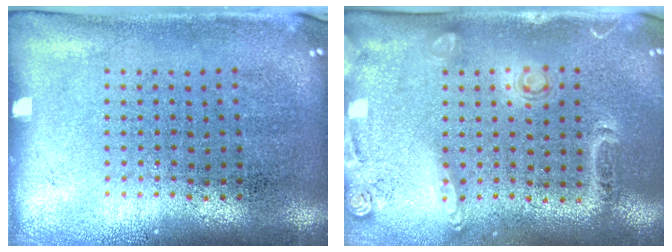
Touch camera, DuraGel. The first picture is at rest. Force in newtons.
{"total": 1.5, "press": 1.3, "slide": 0.8}